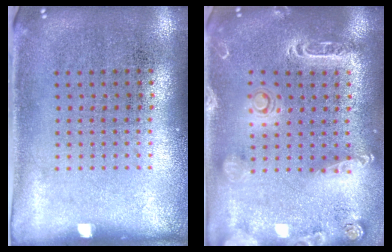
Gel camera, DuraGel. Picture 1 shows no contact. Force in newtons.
{"total": 2.0, "press": 1.9, "slide": 0.7}